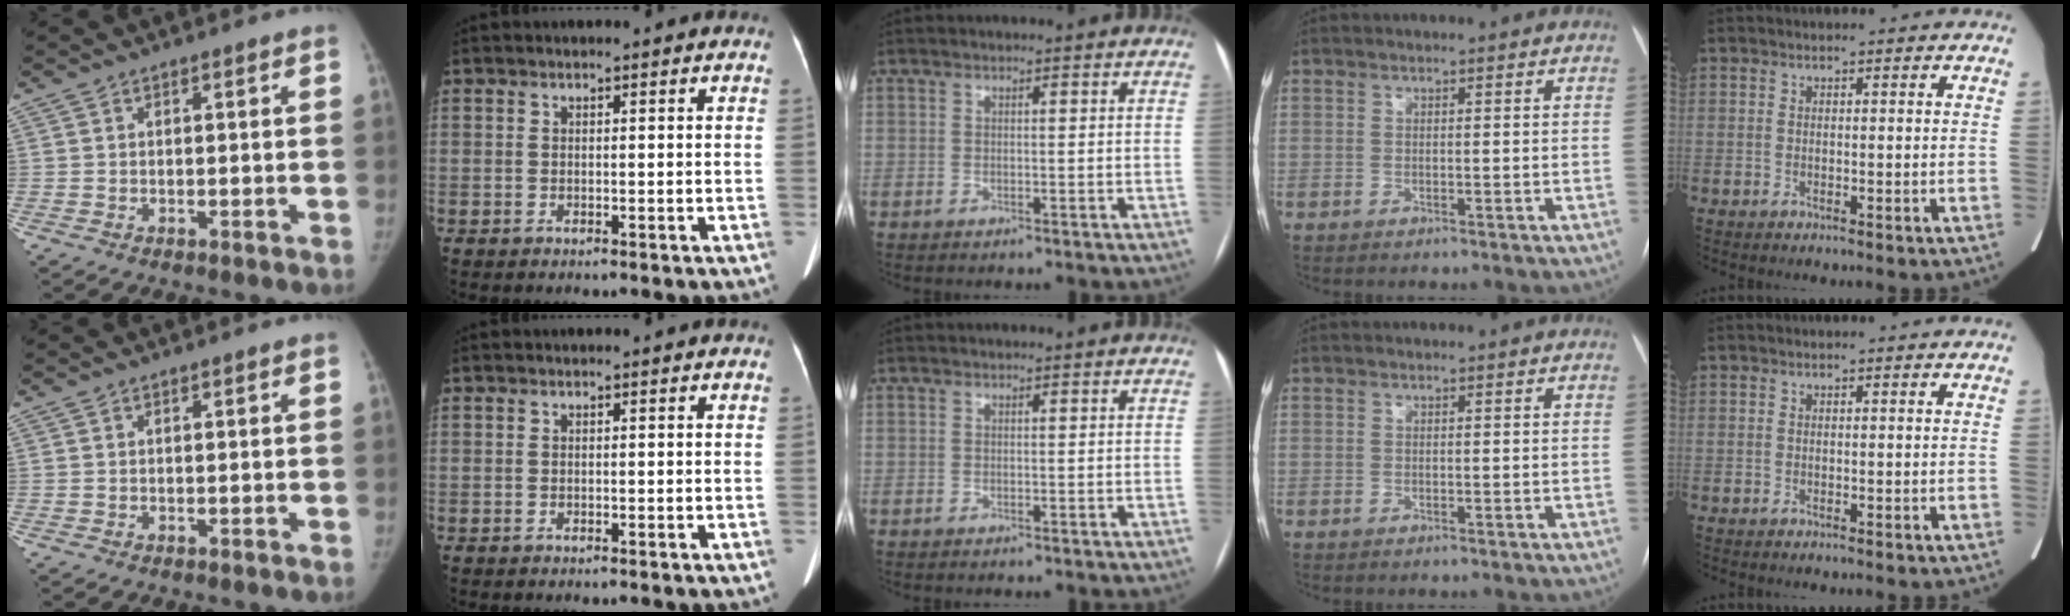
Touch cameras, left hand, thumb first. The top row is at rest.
{}